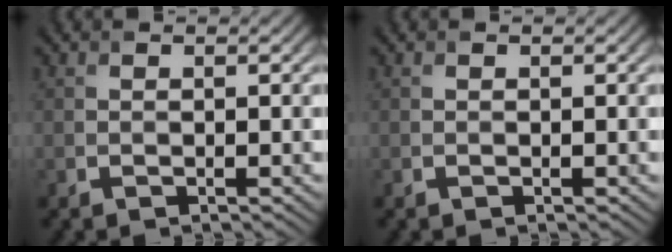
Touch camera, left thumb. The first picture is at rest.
{"total": 0.0}